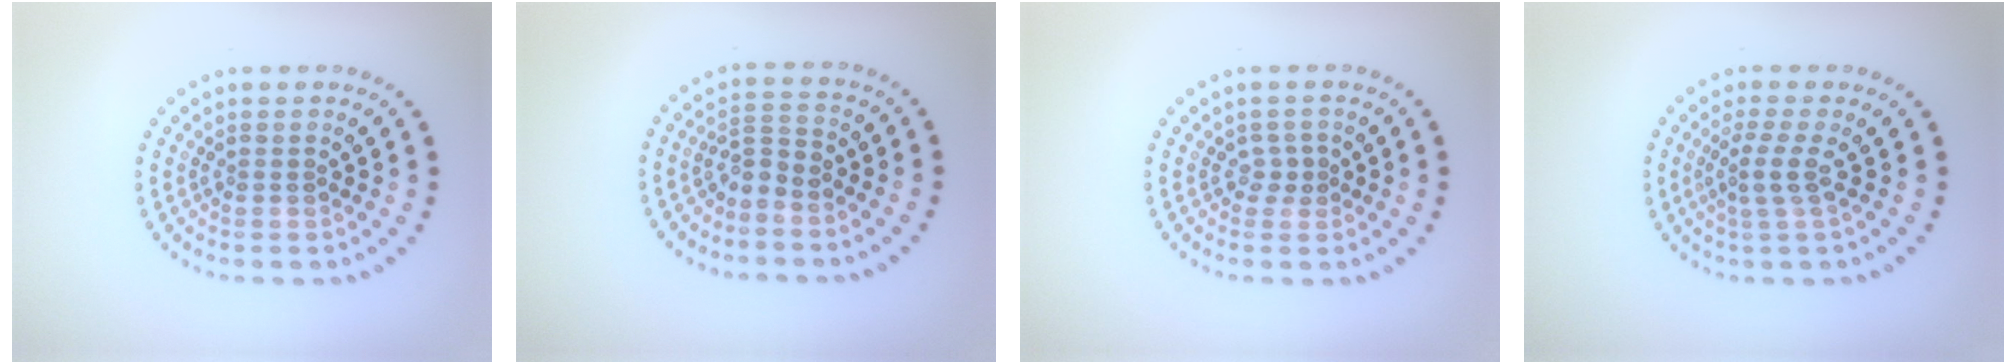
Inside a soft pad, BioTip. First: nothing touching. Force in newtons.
{"total": 2.2, "press": 1.6, "slide": 1.6}
{"total": 1.2, "press": 0.9, "slide": 0.8}
{"total": 2.0, "press": 1.5, "slide": 1.4}